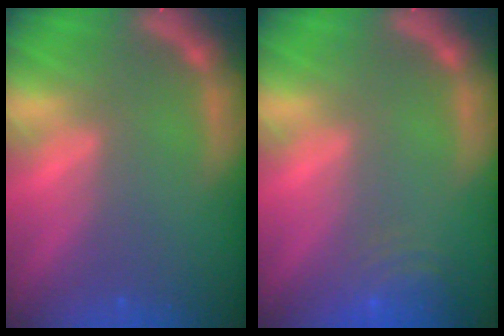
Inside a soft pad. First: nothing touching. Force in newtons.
{"total": 5.1}